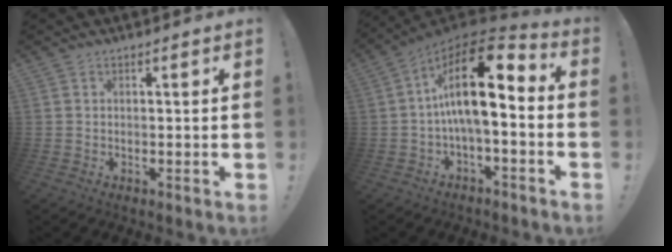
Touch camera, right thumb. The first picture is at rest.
{"total": 18.4, "force": [2.7, 7.4, 16.6], "torque": [-0.293, -0.016, 0.043]}